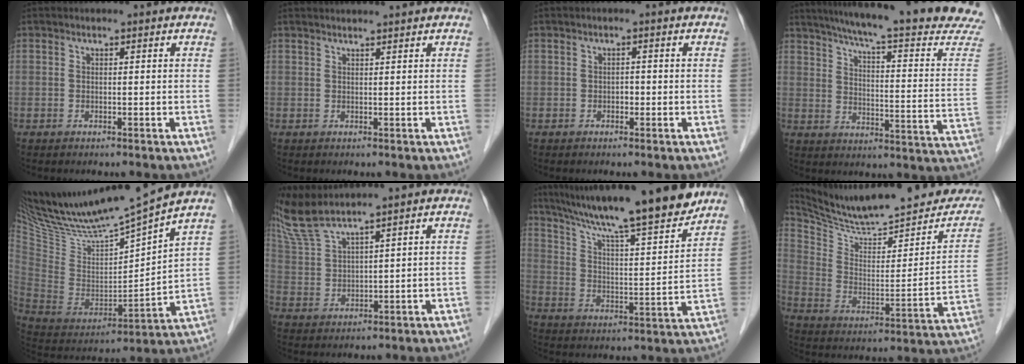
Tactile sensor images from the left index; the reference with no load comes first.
{"total": 3.2, "force": [3.0, -0.7, 0.9], "torque": [-0.010, 0.016, 0.043]}
{"total": 0.8, "force": [-0.3, 0.5, 0.6], "torque": [-0.007, 0.003, -0.008]}
{"total": 25.7, "force": [22.3, 0.0, 12.8], "torque": [-0.193, -0.064, 0.278]}
{"total": 18.7, "force": [16.8, -0.1, 8.1], "torque": [-0.153, -0.019, 0.307]}
{"total": 7.4, "force": [6.6, -1.3, 3.2], "torque": [-0.083, 0.009, 0.141]}
{"total": 20.3, "force": [17.2, 0.4, 10.8], "torque": [-0.178, 0.001, 0.270]}
{"total": 23.5, "force": [21.1, 4.6, 9.4], "torque": [-0.144, -0.049, 0.299]}